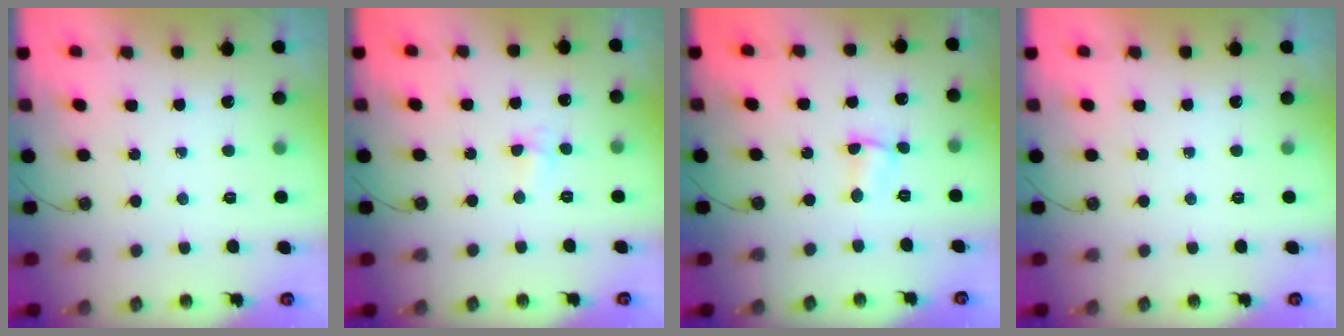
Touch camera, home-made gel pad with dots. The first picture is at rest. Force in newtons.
{"total": 3.8, "press": 3.7, "slide": 0.7}
{"total": 1.2, "press": 1.1, "slide": 0.4}
{"total": 0.0}